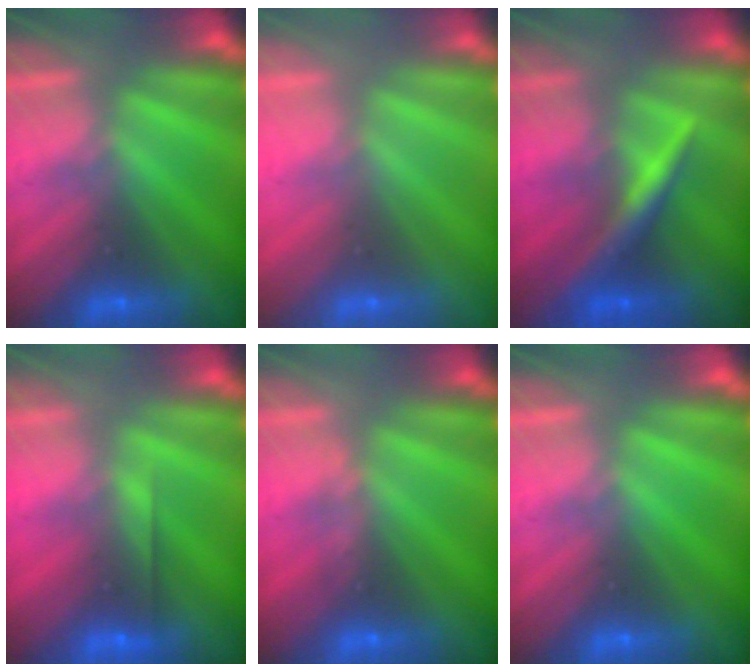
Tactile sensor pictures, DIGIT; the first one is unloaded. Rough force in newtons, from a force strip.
{"total": 2.6}
{"total": 2.4}
{"total": 2.6}
{"total": 3.1}
{"total": 0.0}